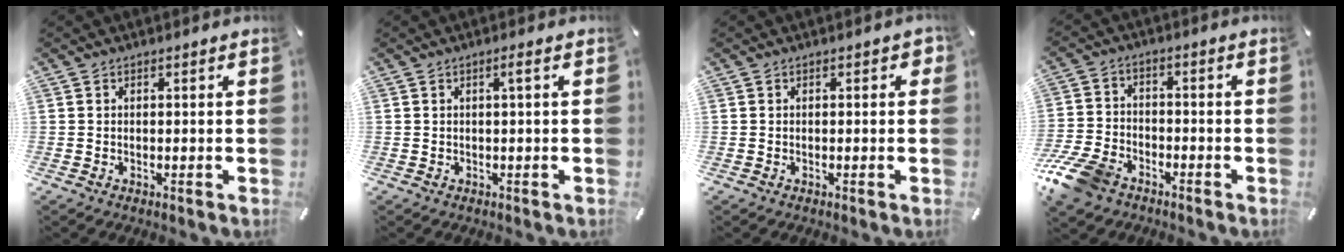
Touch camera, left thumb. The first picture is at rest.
{"total": 1.6, "force": [0.2, 0.0, 1.6], "torque": [-0.030, 0.000, 0.002]}
{"total": 0.9, "force": [-0.2, 0.6, 0.6], "torque": [-0.002, -0.001, -0.005]}
{"total": 10.2, "force": [-6.8, 6.0, 4.6], "torque": [-0.104, 0.034, -0.132]}